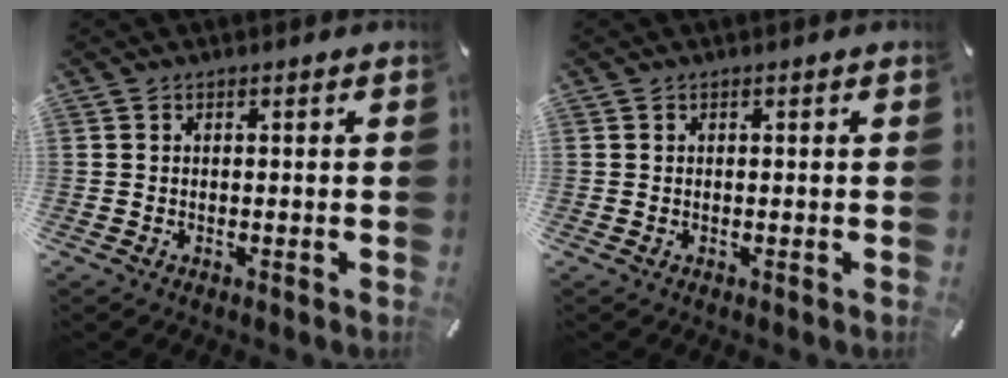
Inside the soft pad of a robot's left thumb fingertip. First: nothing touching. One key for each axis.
{"total": 0.0}